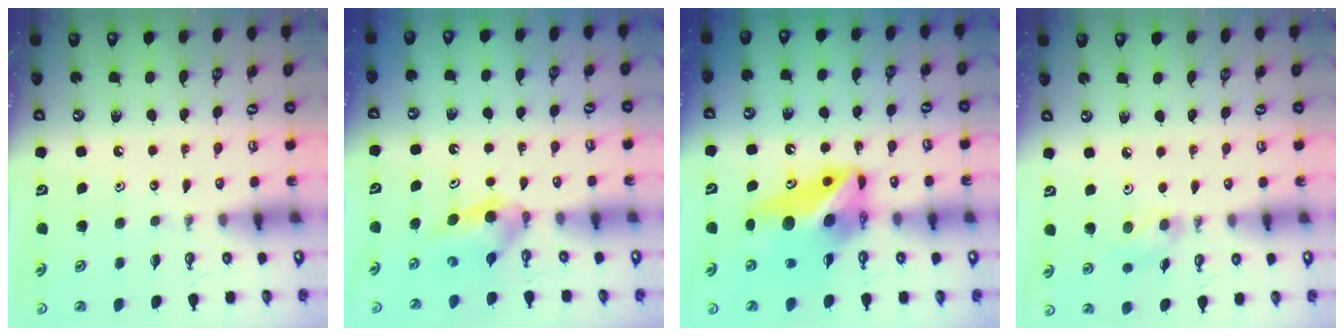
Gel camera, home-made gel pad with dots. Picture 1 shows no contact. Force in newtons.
{"total": 4.3, "press": 4.2, "slide": 0.8}
{"total": 13.9, "press": 13.3, "slide": 4.0}
{"total": 5.4, "press": 5.2, "slide": 1.6}